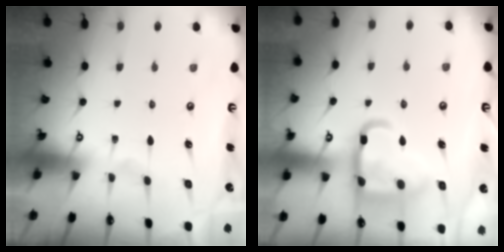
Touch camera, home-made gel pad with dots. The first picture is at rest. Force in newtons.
{"total": 17.5, "press": 17.4, "slide": 1.6}